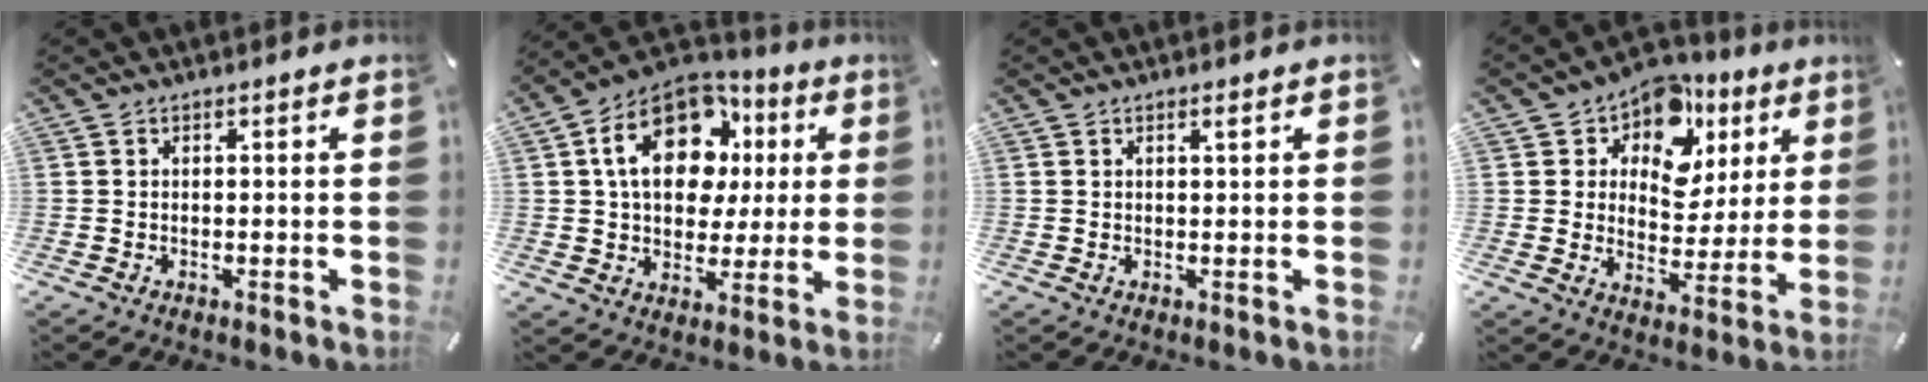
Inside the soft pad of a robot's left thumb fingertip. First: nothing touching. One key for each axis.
{"total": 18.7, "fx": 5.8, "fy": 13.4, "fz": 11.7, "tx": -0.197, "ty": -0.013, "tz": 0.104}
{"total": 1.1, "fx": 0.6, "fy": 0.2, "fz": 0.9, "tx": -0.019, "ty": 0.000, "tz": 0.010}
{"total": 11.3, "fx": 6.7, "fy": 8.1, "fz": 4.2, "tx": -0.080, "ty": -0.046, "tz": 0.125}